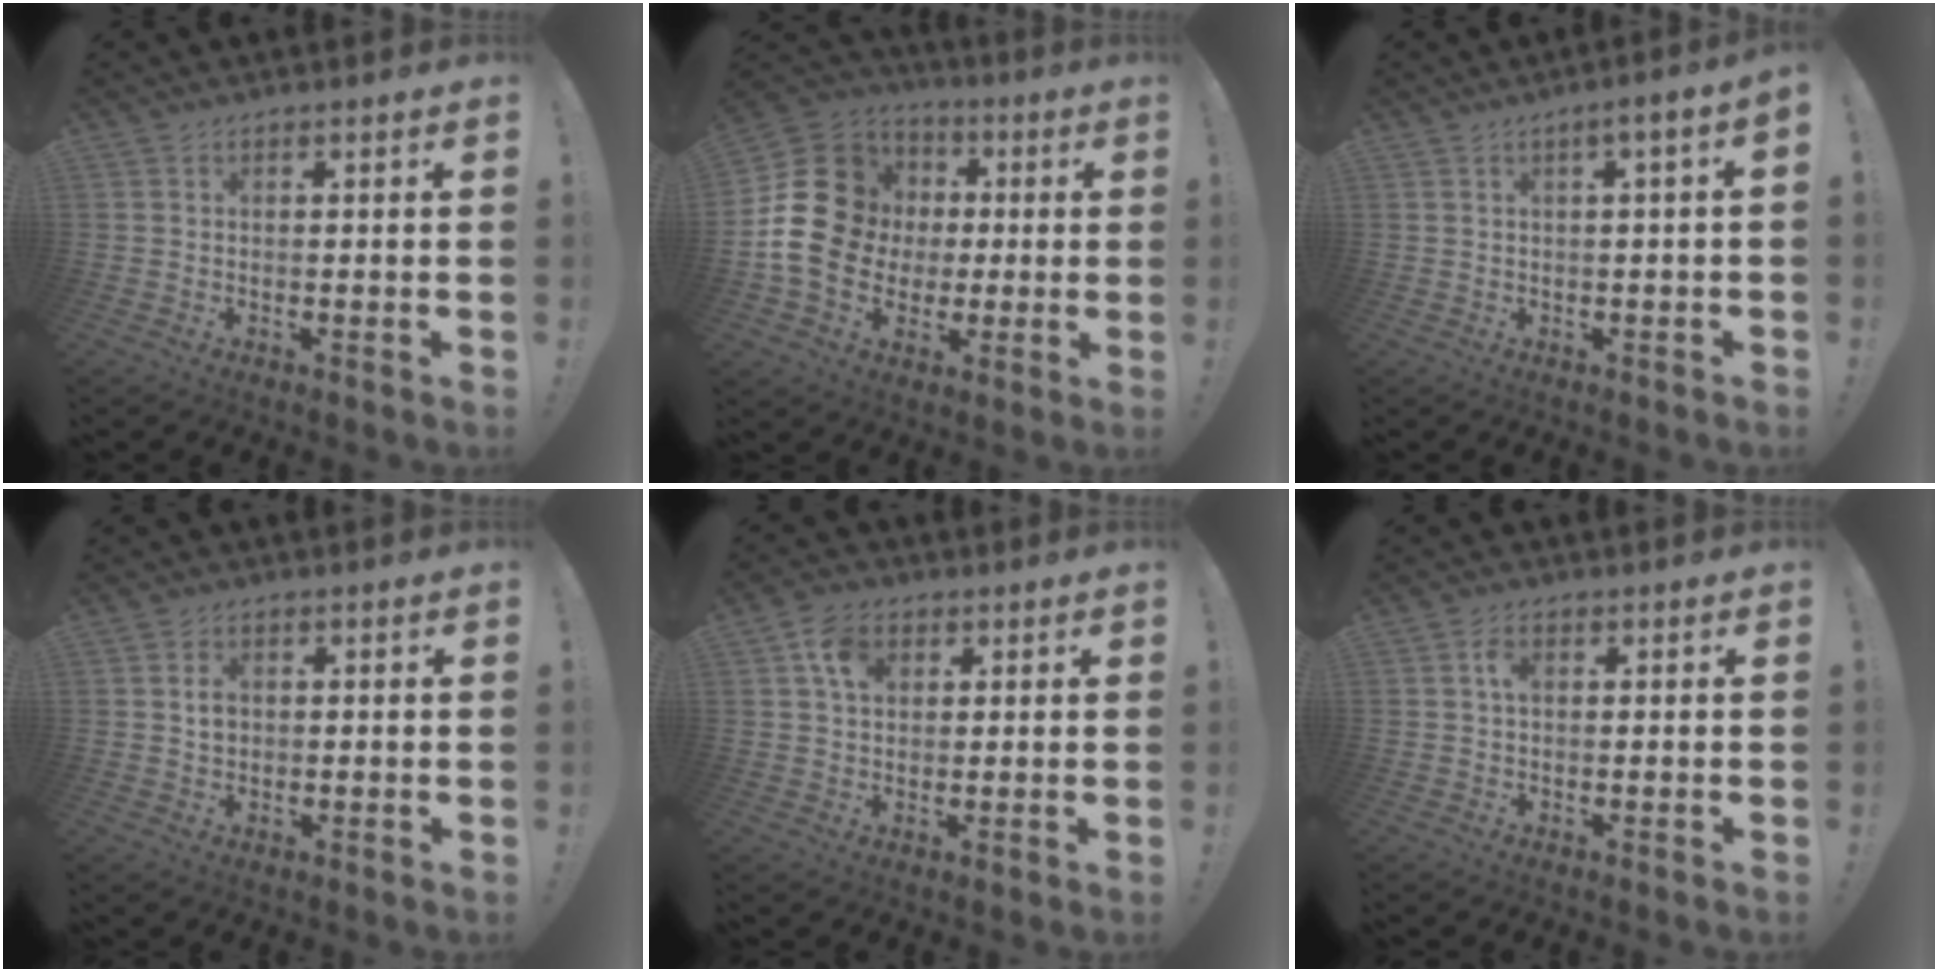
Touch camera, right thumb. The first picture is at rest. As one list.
[{"total": 19.7, "force": [0.1, 17.3, 9.5], "torque": [-0.152, 0.025, 0.035]}, {"total": 3.7, "force": [0.1, 0.0, 3.6], "torque": [-0.063, -0.003, 0.001]}, {"total": 3.2, "force": [0.6, 2.5, 2.0], "torque": [-0.025, -0.001, 0.007]}, {"total": 7.3, "force": [2.6, 5.4, 4.3], "torque": [-0.067, 0.004, 0.050]}, {"total": 3.0, "force": [0.6, 1.9, 2.3], "torque": [-0.040, 0.005, 0.008]}]